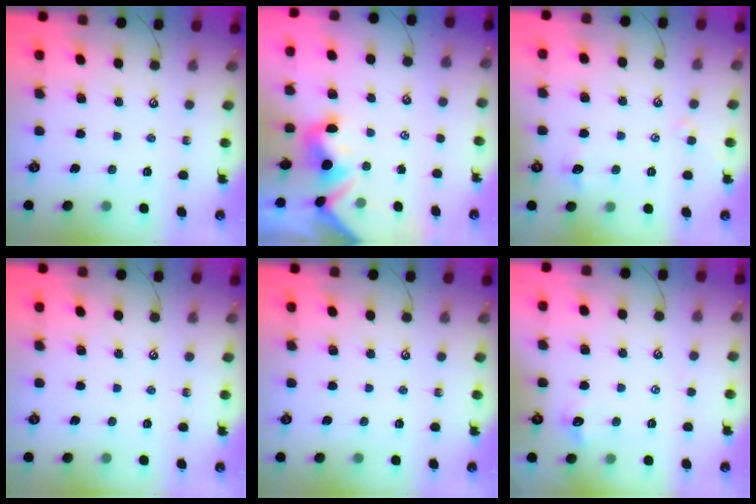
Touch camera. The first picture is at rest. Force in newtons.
{"total": 2.2, "press": 2.2, "slide": 0.6}
{"total": 1.0, "press": 0.9, "slide": 0.6}
{"total": 0.0}
{"total": 0.0}
{"total": 0.0}